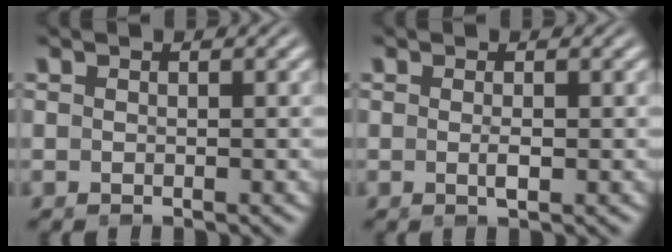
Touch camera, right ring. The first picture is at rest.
{"total": 1.0, "force": [0.1, -0.2, 0.9], "torque": [-0.021, -0.003, 0.006]}